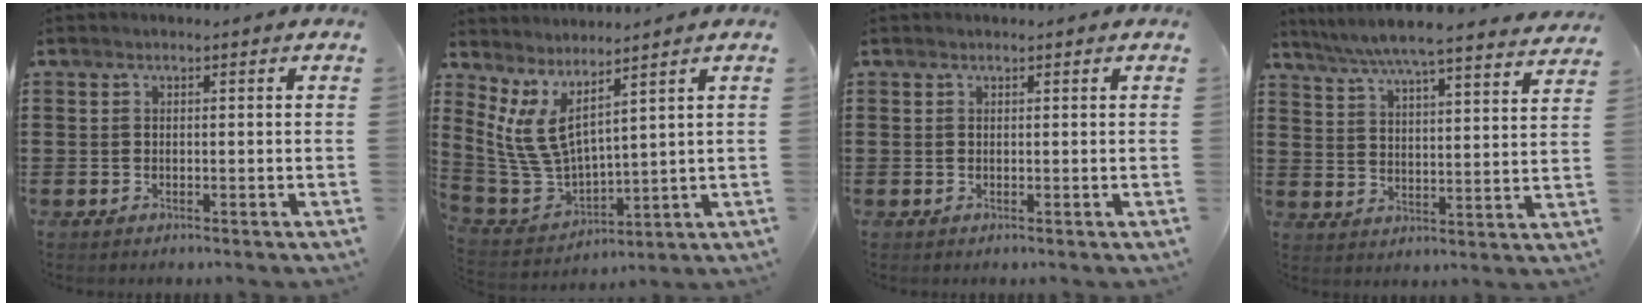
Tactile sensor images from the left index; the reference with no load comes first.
{"total": 7.6, "force": [3.9, 3.2, 5.7], "torque": [-0.161, -0.036, 0.066]}
{"total": 0.0}
{"total": 6.3, "force": [5.8, -0.6, 2.2], "torque": [-0.067, -0.039, 0.099]}